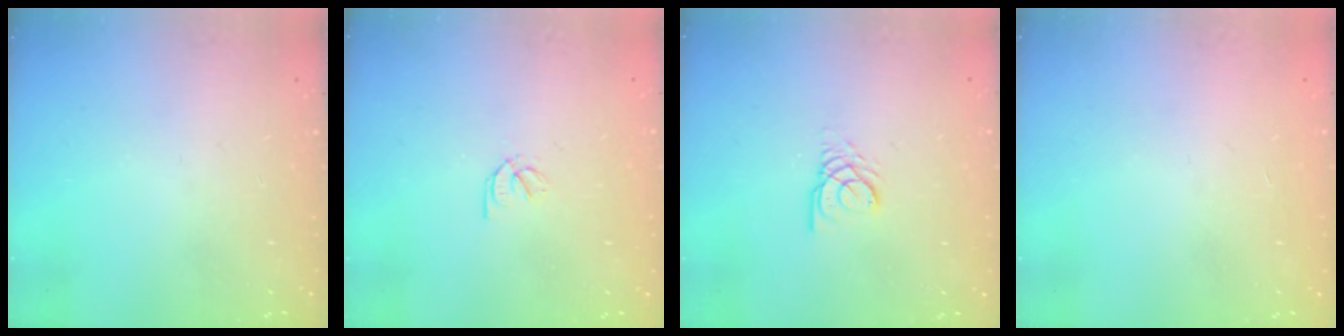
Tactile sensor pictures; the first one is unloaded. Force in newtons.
{"total": 2.0, "press": 2.0, "slide": 0.3}
{"total": 2.6, "press": 2.6, "slide": 0.1}
{"total": 0.9, "press": 0.8, "slide": 0.2}